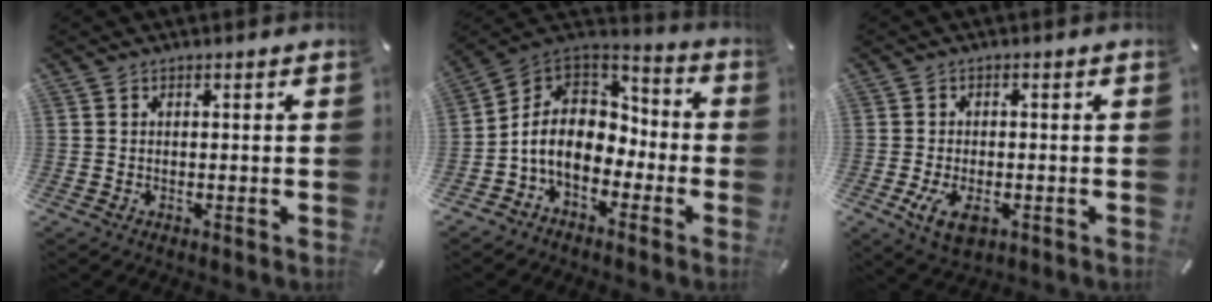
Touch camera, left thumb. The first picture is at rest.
{"total": 11.4, "force": [-3.4, 9.0, 6.1], "torque": [-0.145, 0.015, -0.063]}
{"total": 5.8, "force": [-1.8, 3.4, 4.3], "torque": [-0.093, -0.005, -0.037]}